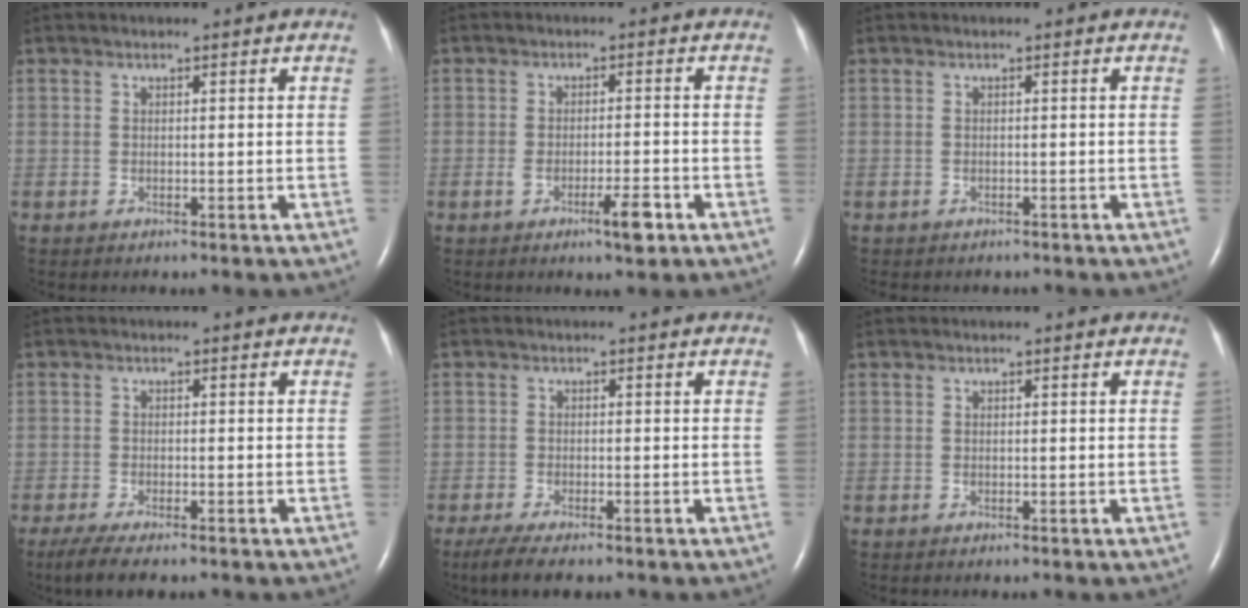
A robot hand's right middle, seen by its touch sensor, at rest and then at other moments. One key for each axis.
{"total": 4.1, "fx": -2.2, "fy": 0.6, "fz": 3.4, "tx": -0.056, "ty": -0.002, "tz": -0.035}
{"total": 3.5, "fx": -3.0, "fy": 1.5, "fz": 1.1, "tx": -0.015, "ty": -0.003, "tz": -0.031}
{"total": 5.6, "fx": -4.1, "fy": 1.3, "fz": 3.5, "tx": -0.067, "ty": -0.015, "tz": -0.064}
{"total": 5.6, "fx": -4.1, "fy": 1.3, "fz": 3.5, "tx": -0.068, "ty": -0.015, "tz": -0.064}
{"total": 0.0}